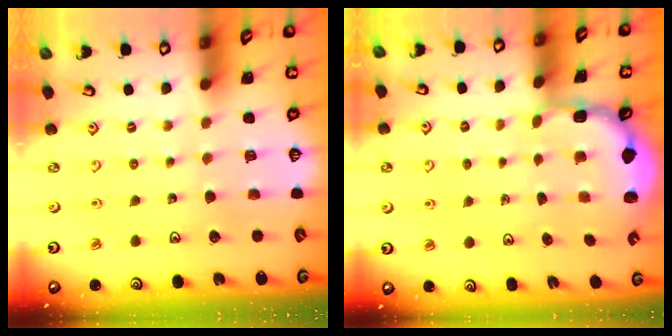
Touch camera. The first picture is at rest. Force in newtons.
{"total": 2.4, "press": 1.7, "slide": 1.6}